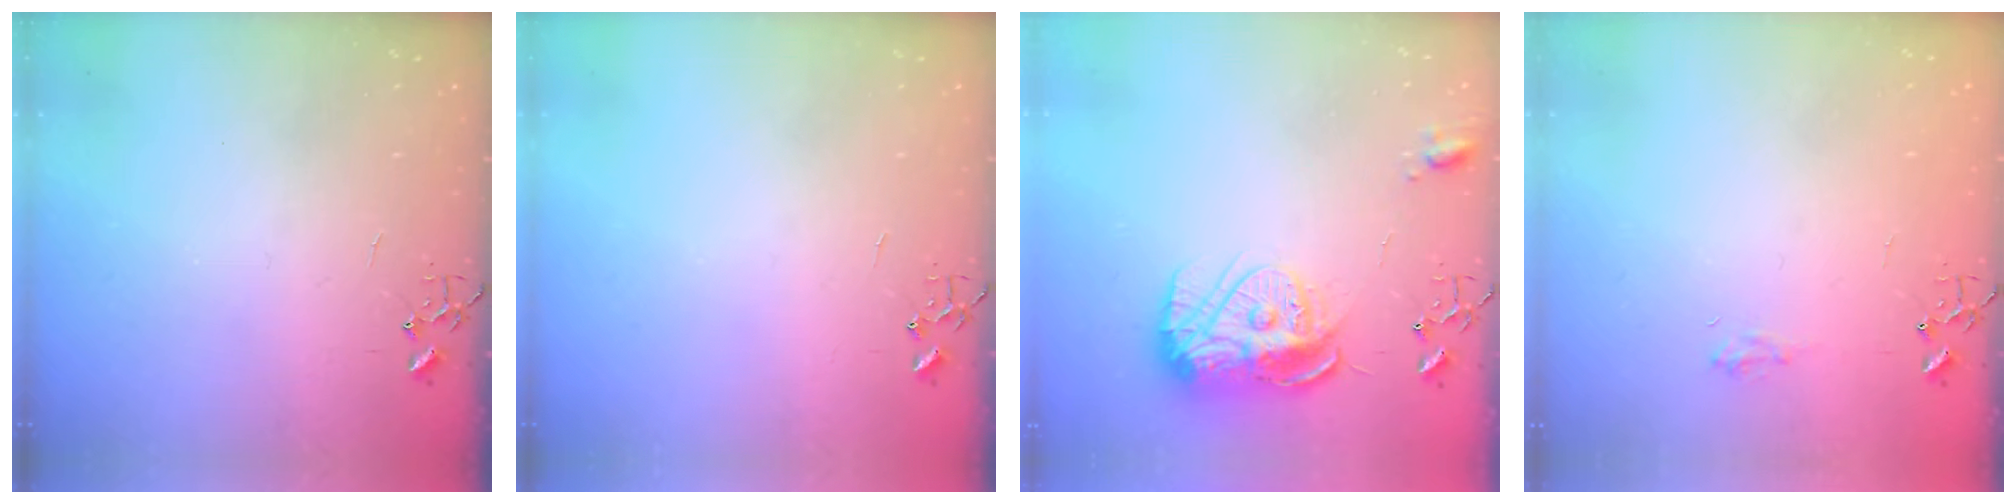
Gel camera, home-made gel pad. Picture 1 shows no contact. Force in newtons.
{"total": 0.0}
{"total": 14.9, "press": 14.9, "slide": 1.4}
{"total": 6.7, "press": 6.6, "slide": 0.7}